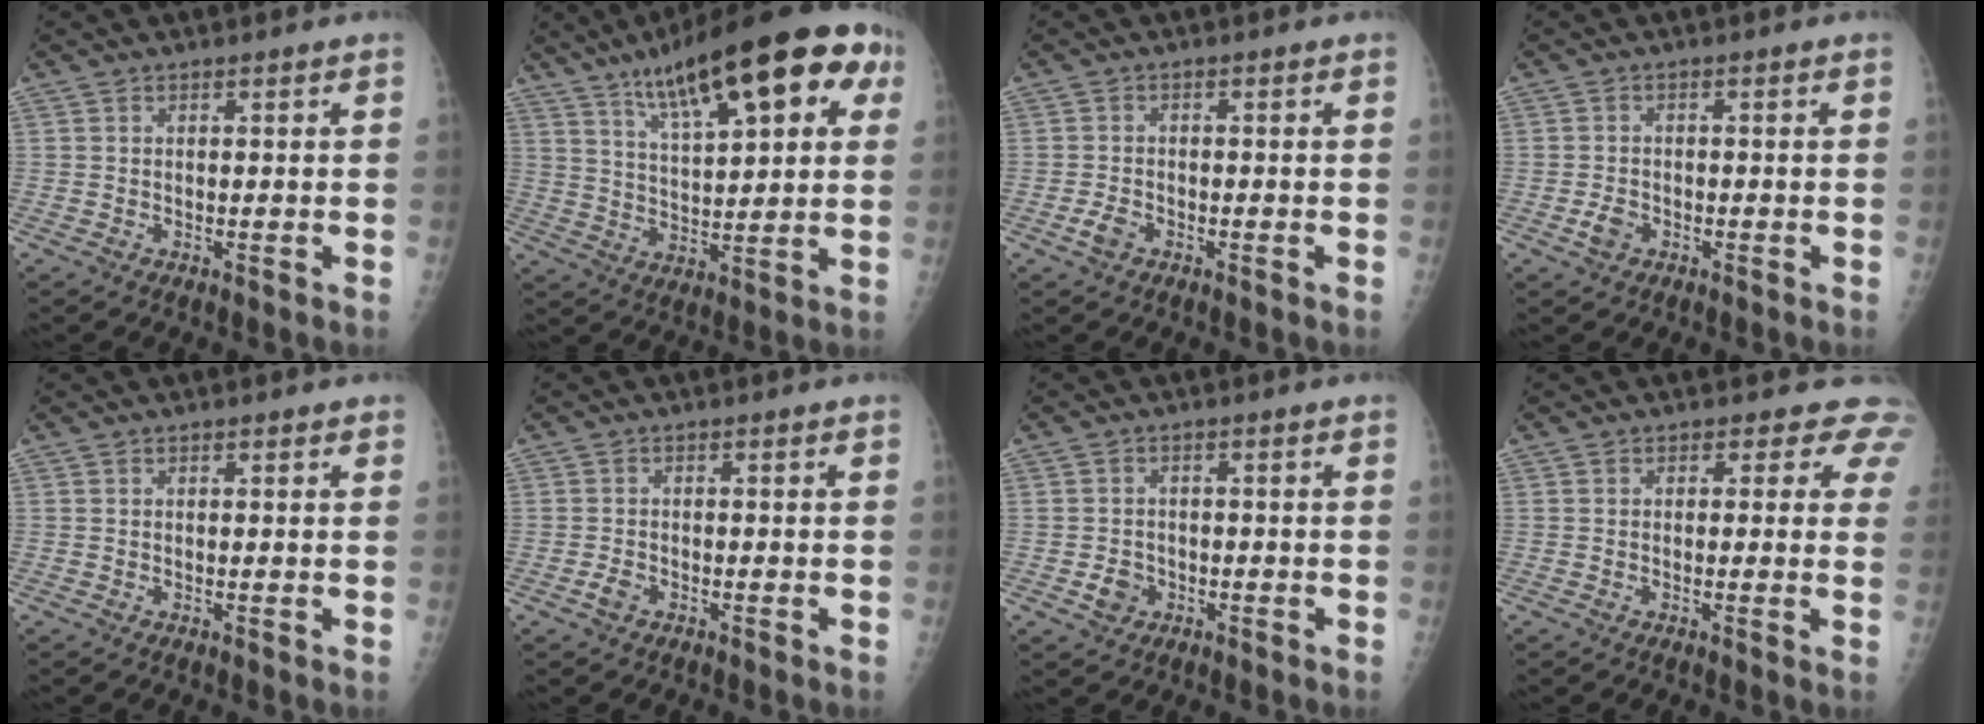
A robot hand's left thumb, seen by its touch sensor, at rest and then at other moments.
{"total": 22.7, "force": [10.9, 7.5, 18.5], "torque": [-0.251, 0.002, 0.165]}
{"total": 2.3, "force": [-1.4, 1.5, 1.1], "torque": [-0.025, 0.004, -0.025]}
{"total": 2.3, "force": [-1.2, 1.7, 1.0], "torque": [-0.017, 0.004, -0.020]}
{"total": 0.6, "force": [0.4, 0.3, 0.2], "torque": [-0.003, -0.002, 0.003]}
{"total": 1.5, "force": [-1.0, 1.0, 0.6], "torque": [-0.015, 0.001, -0.019]}
{"total": 2.9, "force": [-1.2, 2.5, 0.9], "torque": [-0.005, 0.006, -0.018]}
{"total": 4.1, "force": [3.2, 2.5, 0.8], "torque": [0.029, -0.013, 0.011]}